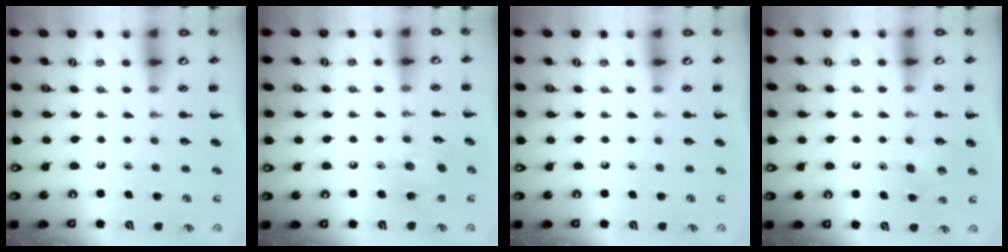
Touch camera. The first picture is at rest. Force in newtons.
{"total": 10.2, "press": 10.0, "slide": 2.2}
{"total": 0.0}
{"total": 4.0, "press": 3.8, "slide": 1.4}